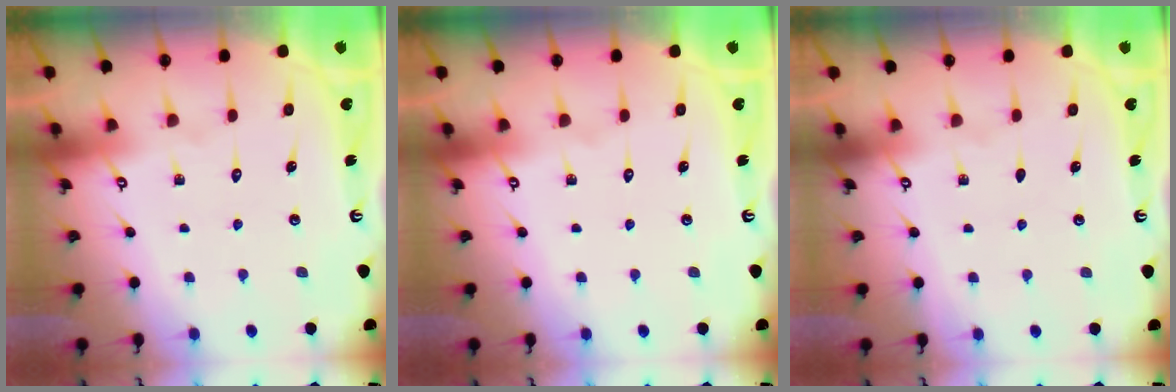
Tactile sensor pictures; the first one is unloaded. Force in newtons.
{"total": 0.0}
{"total": 0.0}